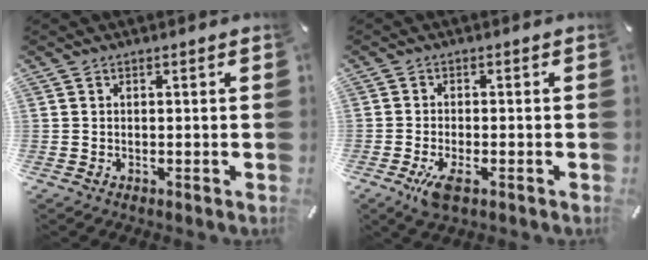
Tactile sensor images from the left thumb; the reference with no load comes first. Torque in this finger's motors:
{"motor_torque": [0.36, 0.47, 0.10, 0.04, 0.06]}